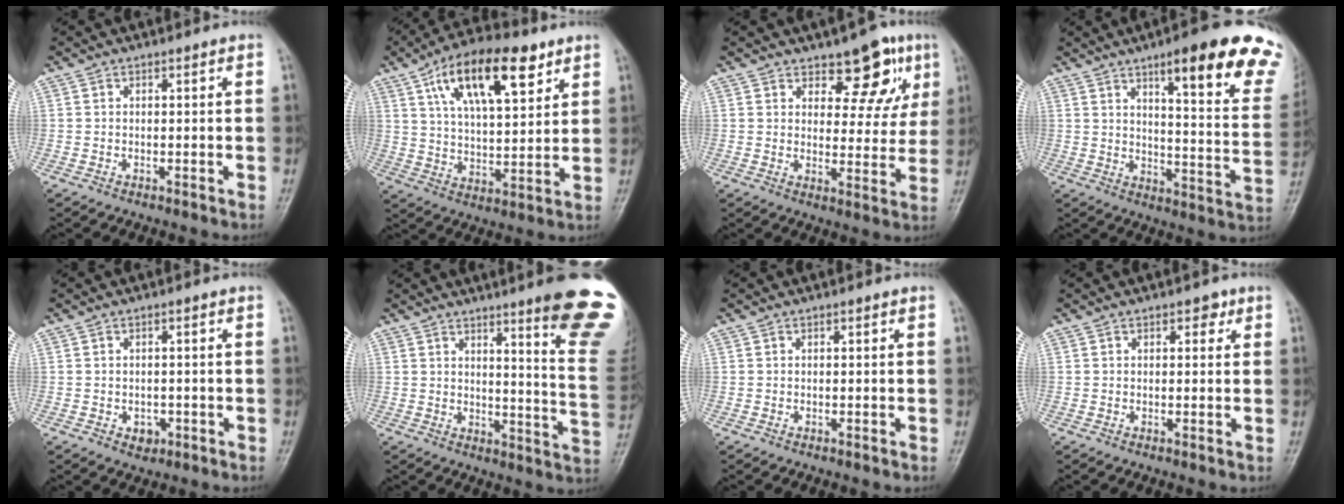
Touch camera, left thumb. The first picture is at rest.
{"total": 17.7, "force": [8.8, 7.4, 13.4], "torque": [-0.193, -0.022, 0.151]}
{"total": 10.2, "force": [6.1, 5.3, 6.3], "torque": [-0.032, -0.031, 0.082]}
{"total": 22.0, "force": [13.6, 4.3, 16.8], "torque": [-0.188, -0.056, 0.173]}
{"total": 2.4, "force": [-0.8, 1.9, 1.2], "torque": [-0.005, 0.003, -0.005]}
{"total": 18.2, "force": [12.3, 1.2, 13.3], "torque": [-0.138, -0.087, 0.148]}
{"total": 0.0}
{"total": 1.9, "force": [1.0, 1.2, 1.1], "torque": [-0.001, -0.001, 0.010]}